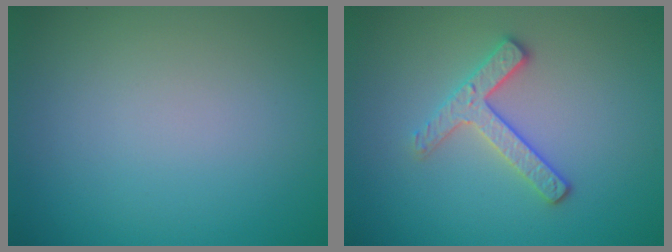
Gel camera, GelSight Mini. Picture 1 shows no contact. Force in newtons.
{"total": 2.8, "press": 2.6, "slide": 1.1}